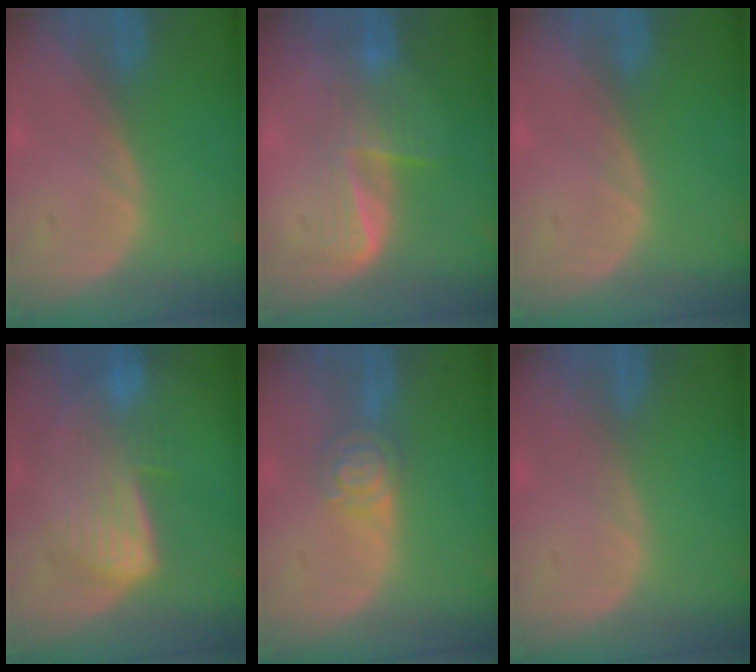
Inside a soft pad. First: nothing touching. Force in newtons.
{"total": 6.3, "press": 5.5, "slide": 3.1}
{"total": 0.0}
{"total": 6.7, "press": 6.7, "slide": 0.4}
{"total": 5.0, "press": 4.4, "slide": 2.4}
{"total": 0.0}